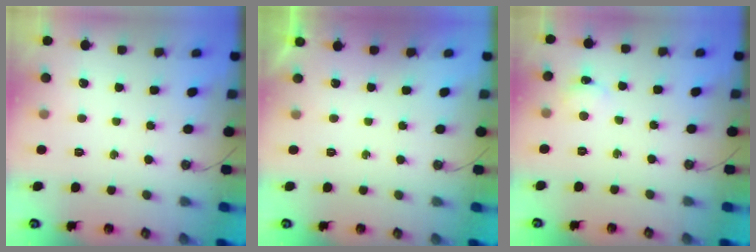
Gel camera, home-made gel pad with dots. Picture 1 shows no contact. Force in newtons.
{"total": 0.0}
{"total": 3.4, "press": 3.3, "slide": 0.4}